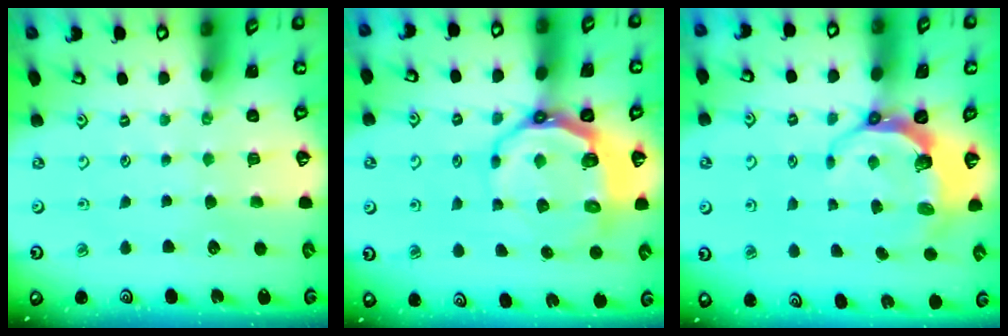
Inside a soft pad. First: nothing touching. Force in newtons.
{"total": 8.8, "press": 7.9, "slide": 3.9}
{"total": 8.1, "press": 6.8, "slide": 4.4}